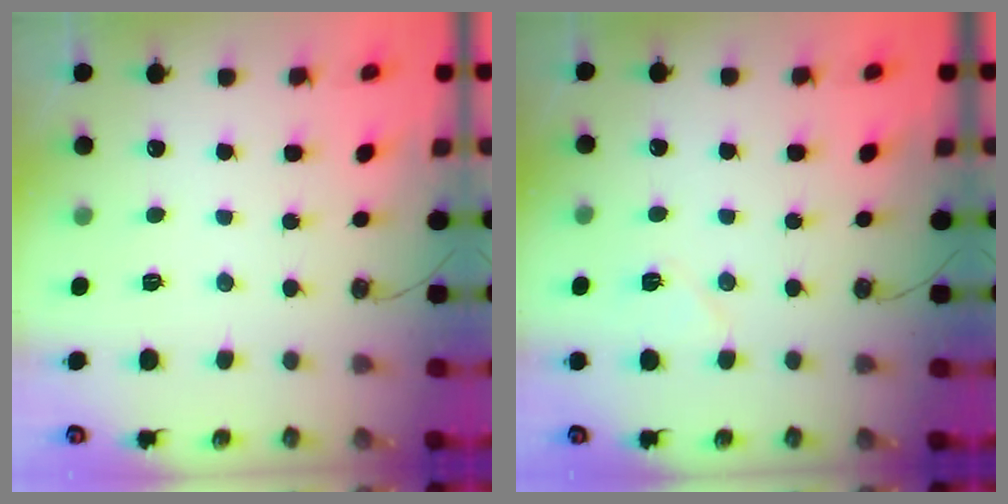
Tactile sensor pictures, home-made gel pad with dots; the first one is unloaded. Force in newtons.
{"total": 7.1, "press": 6.9, "slide": 1.7}